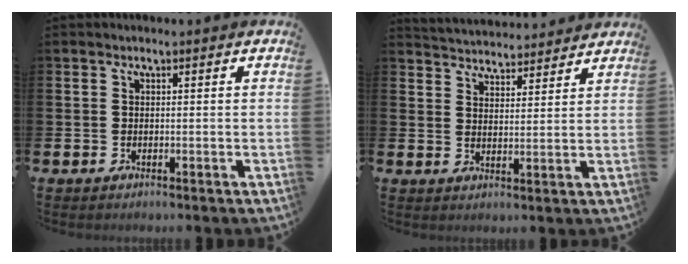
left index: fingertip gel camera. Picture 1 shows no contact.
{"total": 4.6, "force": [4.5, 0.5, -0.3], "torque": [-0.007, -0.032, 0.081]}